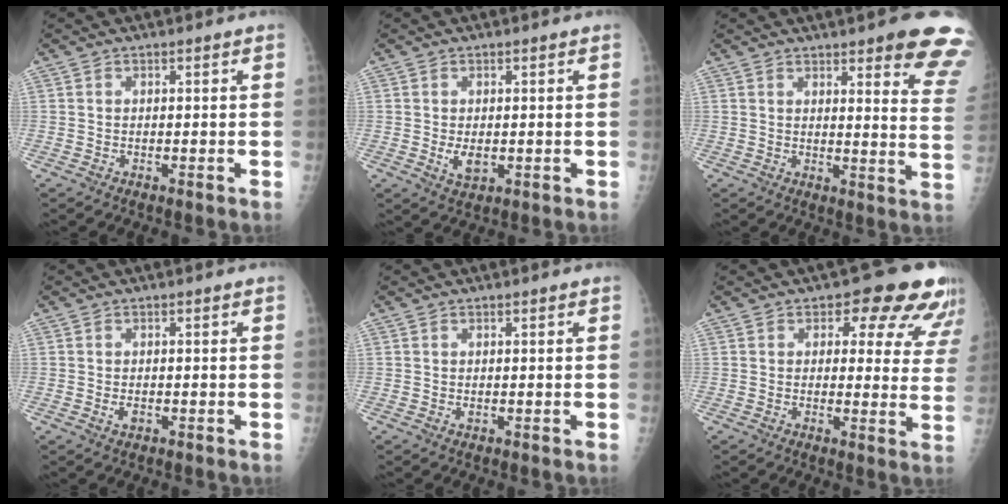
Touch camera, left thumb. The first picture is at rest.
{"total": 3.3, "force": [-0.1, 1.8, 2.8], "torque": [-0.042, -0.008, 0.006]}
{"total": 15.4, "force": [10.3, 3.2, 10.9], "torque": [-0.105, -0.054, 0.108]}
{"total": 1.5, "force": [-0.2, 0.8, 1.3], "torque": [-0.022, 0.002, 0.000]}
{"total": 0.8, "force": [0.3, 0.3, 0.7], "torque": [-0.014, 0.001, 0.007]}
{"total": 12.9, "force": [8.8, 6.5, 6.9], "torque": [-0.015, -0.036, 0.080]}